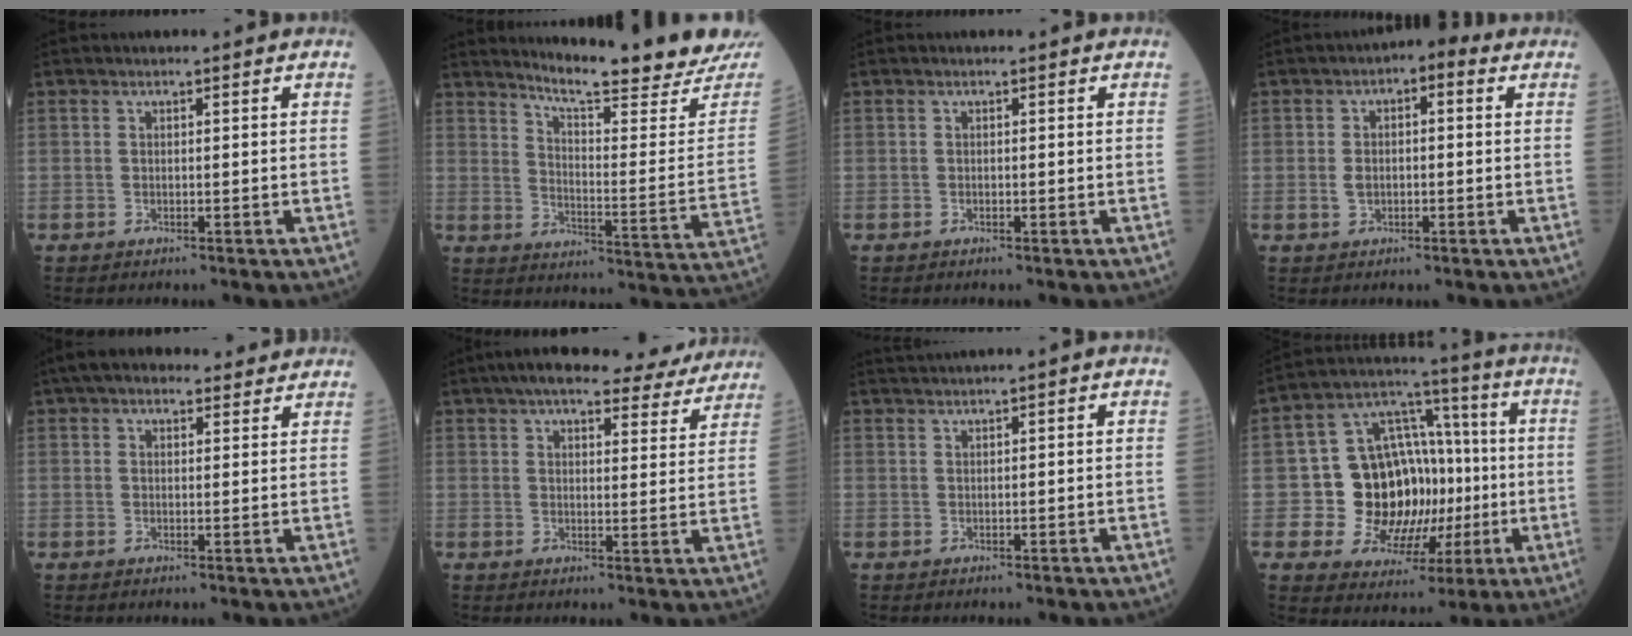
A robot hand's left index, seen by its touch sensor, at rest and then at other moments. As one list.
[{"total": 17.4, "force": [16.3, -0.7, 6.1], "torque": [-0.098, -0.090, 0.214]}, {"total": 0.0}, {"total": 4.9, "force": [1.1, 2.7, 3.9], "torque": [-0.071, 0.025, 0.011]}, {"total": 9.9, "force": [8.3, 3.4, 4.2], "torque": [-0.057, 0.041, 0.120]}, {"total": 18.4, "force": [16.2, 4.1, 7.8], "torque": [-0.106, 0.023, 0.203]}, {"total": 1.8, "force": [1.4, -0.7, 0.7], "torque": [-0.017, 0.010, 0.033]}, {"total": 15.6, "force": [-1.4, 11.8, 10.0], "torque": [-0.164, 0.034, -0.006]}]